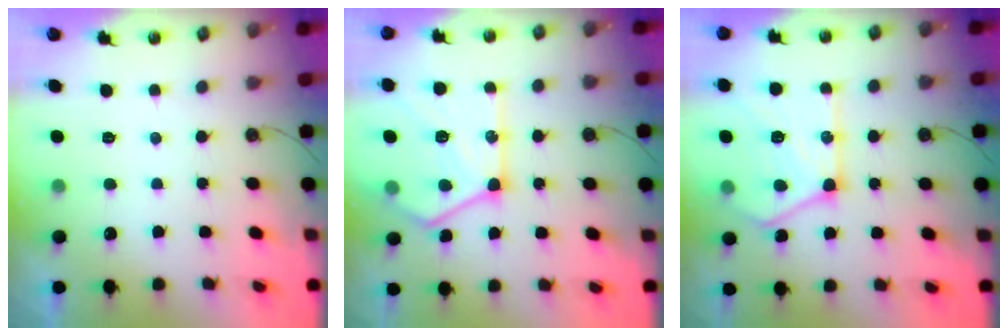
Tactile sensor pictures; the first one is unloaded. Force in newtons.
{"total": 21.9, "press": 21.8, "slide": 1.5}
{"total": 19.2, "press": 19.1, "slide": 1.7}